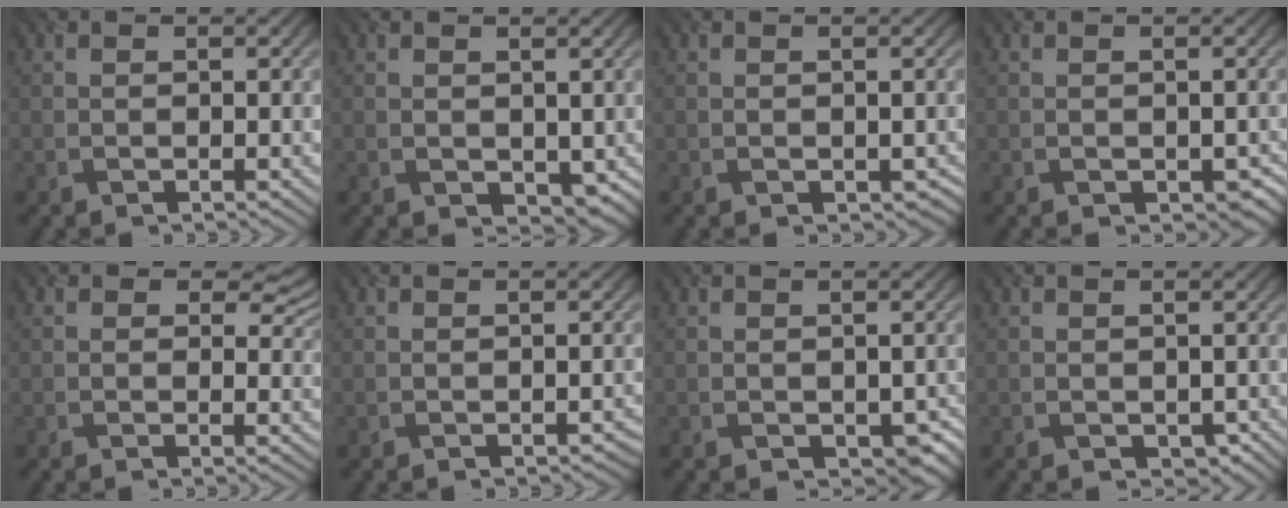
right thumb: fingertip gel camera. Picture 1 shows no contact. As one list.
[{"total": 2.0, "force": [0.1, 1.7, 1.2], "torque": [-0.026, -0.012, 0.005]}, {"total": 0.7, "force": [-0.2, 0.7, 0.1], "torque": [-0.006, -0.006, -0.002]}, {"total": 1.3, "force": [-0.5, 1.1, 0.5], "torque": [-0.014, -0.013, -0.006]}, {"total": 4.2, "force": [1.9, 2.8, 2.6], "torque": [-0.031, -0.008, 0.024]}, {"total": 0.5, "force": [-0.4, 0.3, 0.0], "torque": [0.000, -0.006, -0.003]}, {"total": 2.1, "force": [-0.8, 1.6, 1.1], "torque": [-0.020, -0.015, -0.010]}, {"total": 1.0, "force": [-0.5, 0.9, 0.1], "torque": [-0.010, -0.009, -0.008]}]